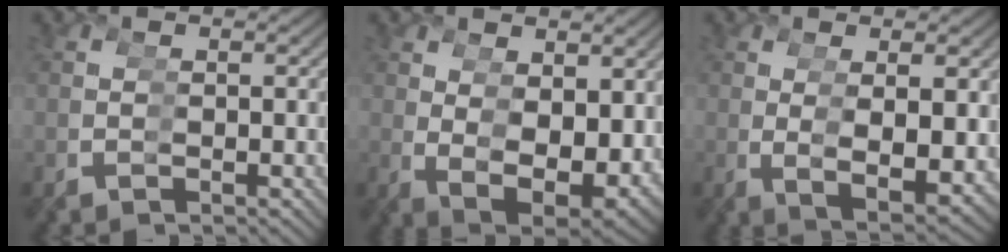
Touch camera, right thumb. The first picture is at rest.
{"total": 7.6, "force": [-0.1, 4.6, 6.1], "torque": [-0.099, -0.015, 0.013]}
{"total": 4.7, "force": [0.3, 1.2, 4.5], "torque": [-0.070, 0.009, 0.010]}